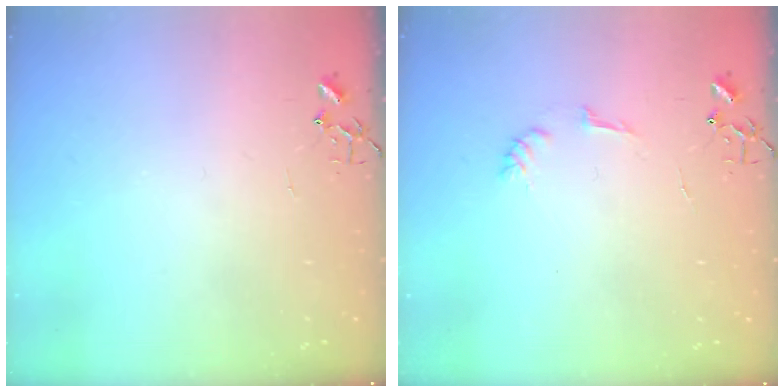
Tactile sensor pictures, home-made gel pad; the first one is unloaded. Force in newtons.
{"total": 4.3, "press": 4.3, "slide": 0.5}